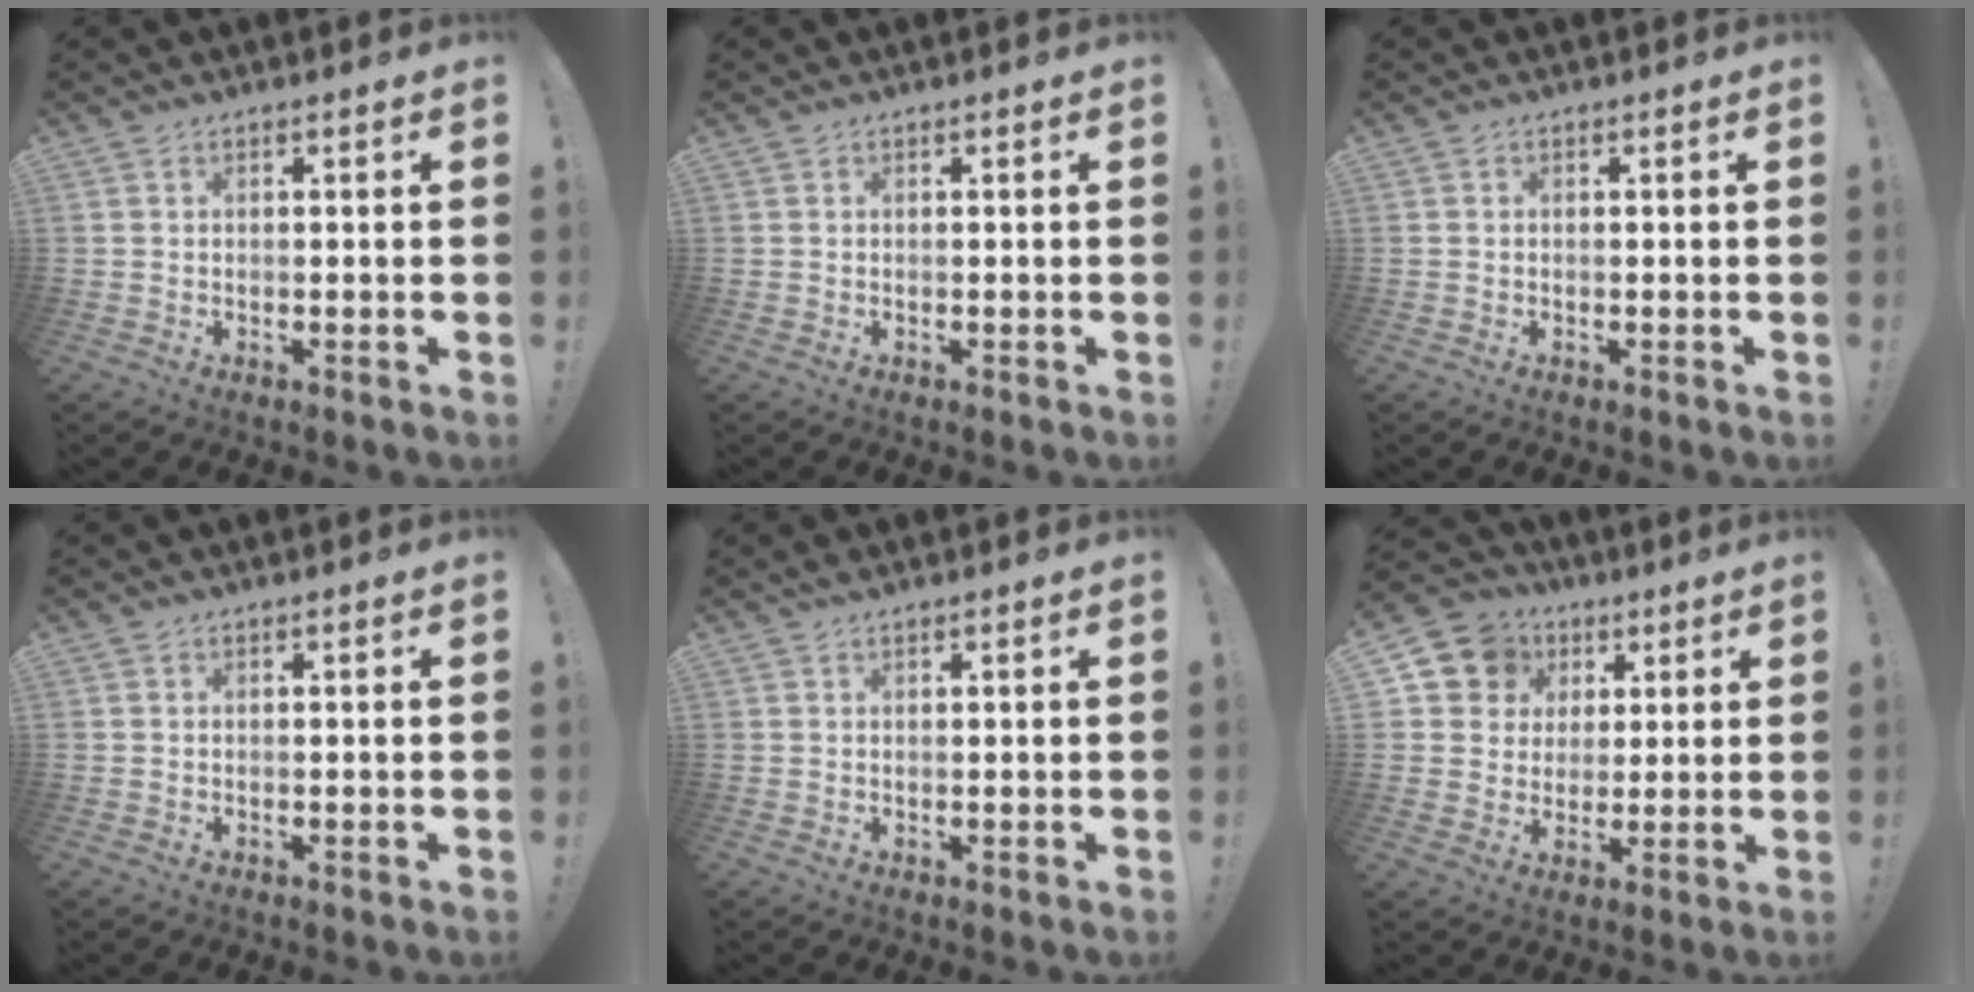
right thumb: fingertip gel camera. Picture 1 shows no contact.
{"total": 0.0}
{"total": 0.0}
{"total": 0.0}
{"total": 1.0, "force": [0.9, -0.1, 0.4], "torque": [-0.008, 0.001, 0.016]}
{"total": 10.1, "force": [3.4, 9.2, 2.5], "torque": [-0.035, -0.013, 0.073]}